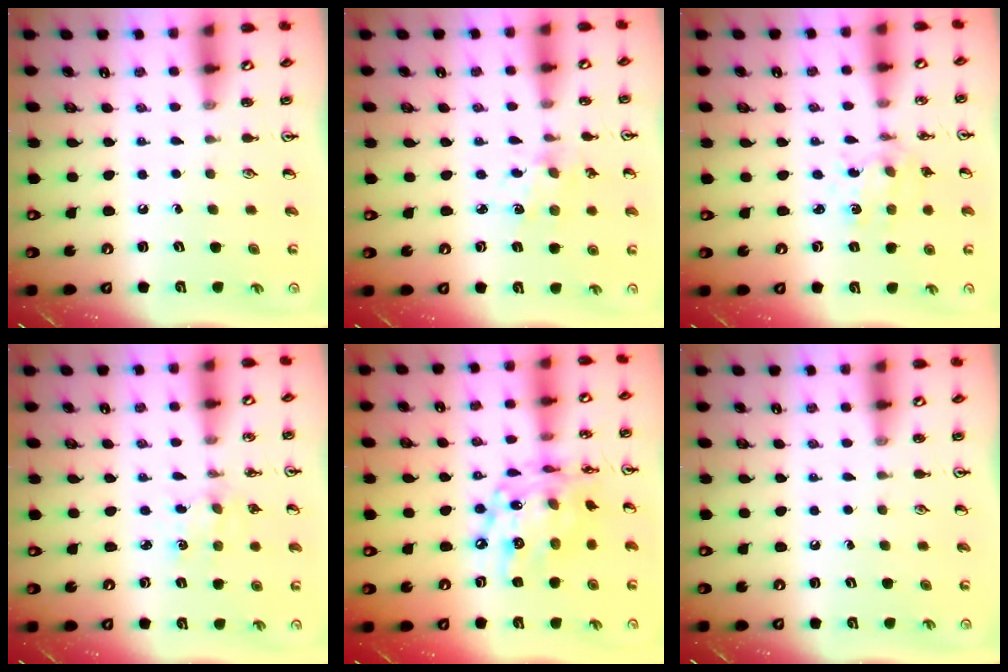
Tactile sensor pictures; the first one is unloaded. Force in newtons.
{"total": 2.9, "press": 2.8, "slide": 0.3}
{"total": 2.7, "press": 2.7, "slide": 0.3}
{"total": 2.8, "press": 2.8, "slide": 0.4}
{"total": 16.8, "press": 16.8, "slide": 1.4}
{"total": 0.0}